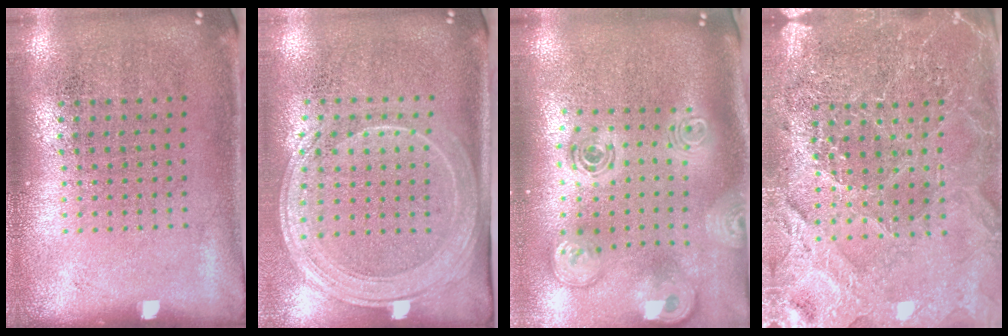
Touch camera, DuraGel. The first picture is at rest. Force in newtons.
{"total": 2.1, "press": 1.8, "slide": 1.0}
{"total": 3.0, "press": 2.1, "slide": 2.1}
{"total": 3.9, "press": 3.7, "slide": 1.2}